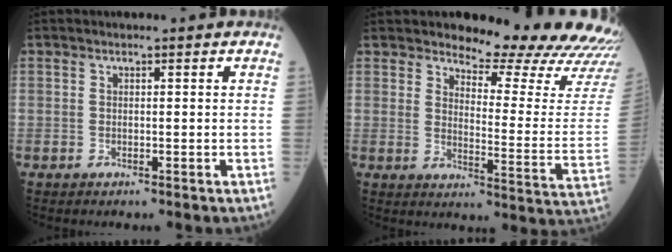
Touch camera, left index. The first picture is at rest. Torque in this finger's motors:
{"motor_torque": [0.29, -1.06, 0.64, 0.10]}